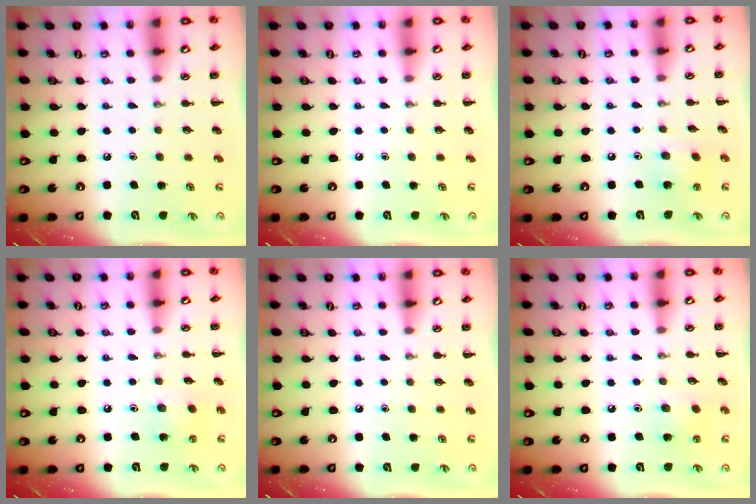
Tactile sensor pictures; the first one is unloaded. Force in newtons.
{"total": 0.0}
{"total": 4.3, "press": 4.1, "slide": 1.2}
{"total": 3.7, "press": 3.6, "slide": 0.9}
{"total": 0.0}
{"total": 4.3, "press": 4.1, "slide": 1.3}